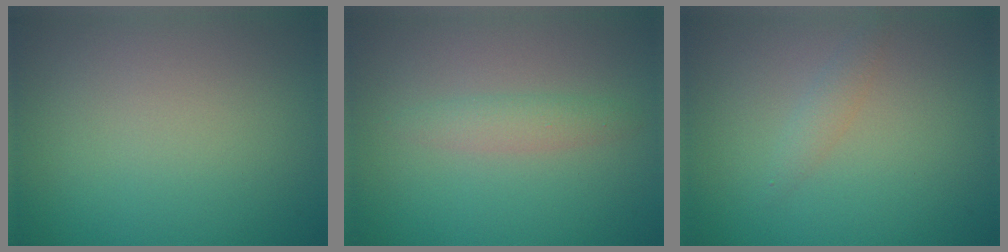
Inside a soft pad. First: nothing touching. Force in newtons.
{"total": 1.6, "press": 1.6, "slide": 0.0}
{"total": 1.2, "press": 1.2, "slide": 0.0}